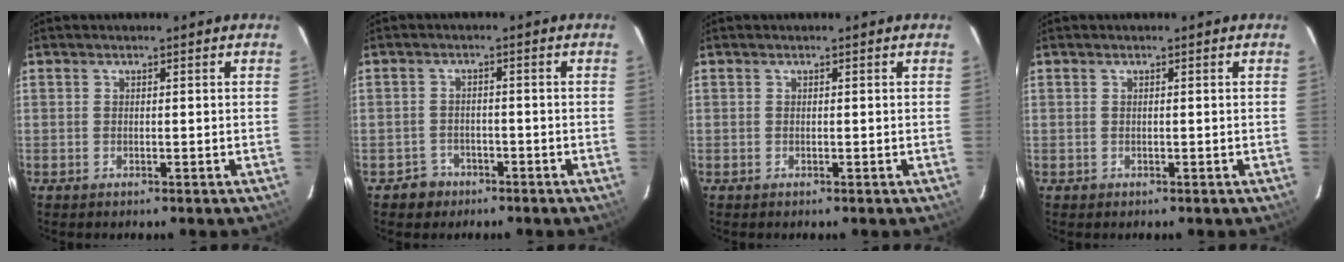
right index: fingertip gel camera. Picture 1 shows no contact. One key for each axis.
{"total": 3.6, "fx": -2.3, "fy": 2.8, "fz": 0.1, "tx": -0.015, "ty": 0.011, "tz": -0.033}
{"total": 0.0}
{"total": 0.0}